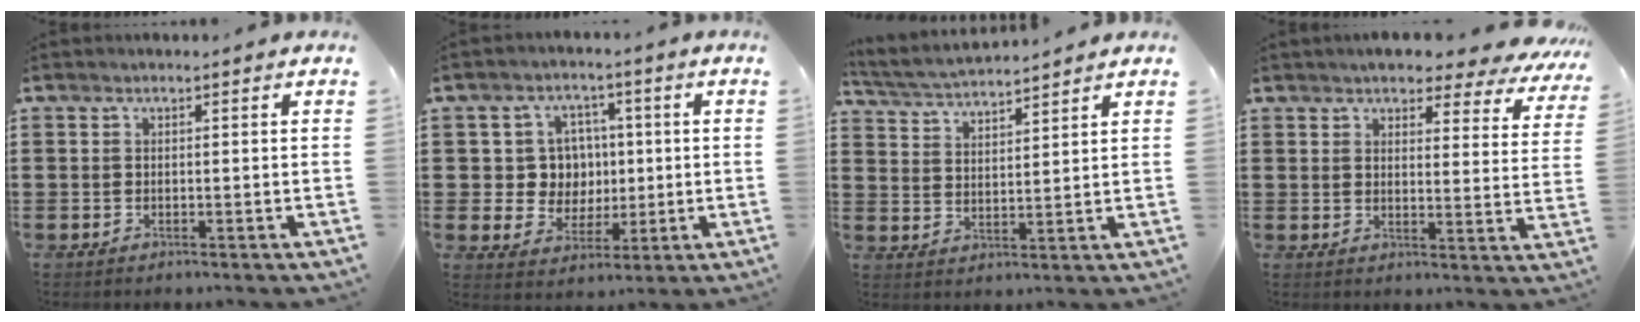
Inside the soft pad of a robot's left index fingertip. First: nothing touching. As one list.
[{"total": 6.8, "force": [0.9, 6.4, 2.1], "torque": [-0.063, 0.014, 0.017]}, {"total": 3.6, "force": [3.5, -0.2, 0.6], "torque": [-0.028, -0.020, 0.060]}, {"total": 4.9, "force": [4.5, 0.7, 1.9], "torque": [-0.047, -0.025, 0.077]}]